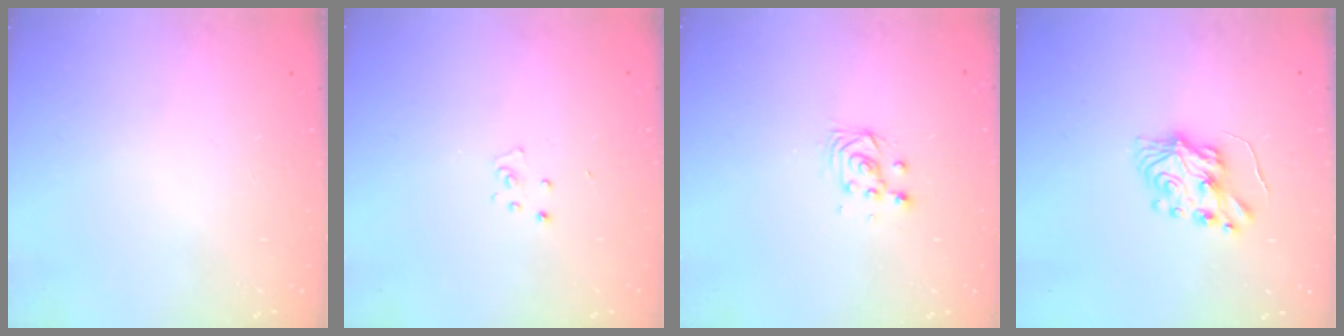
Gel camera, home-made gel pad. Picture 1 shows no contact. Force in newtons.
{"total": 2.6, "press": 2.6, "slide": 0.2}
{"total": 3.9, "press": 3.9, "slide": 0.2}
{"total": 7.3, "press": 7.3, "slide": 0.7}